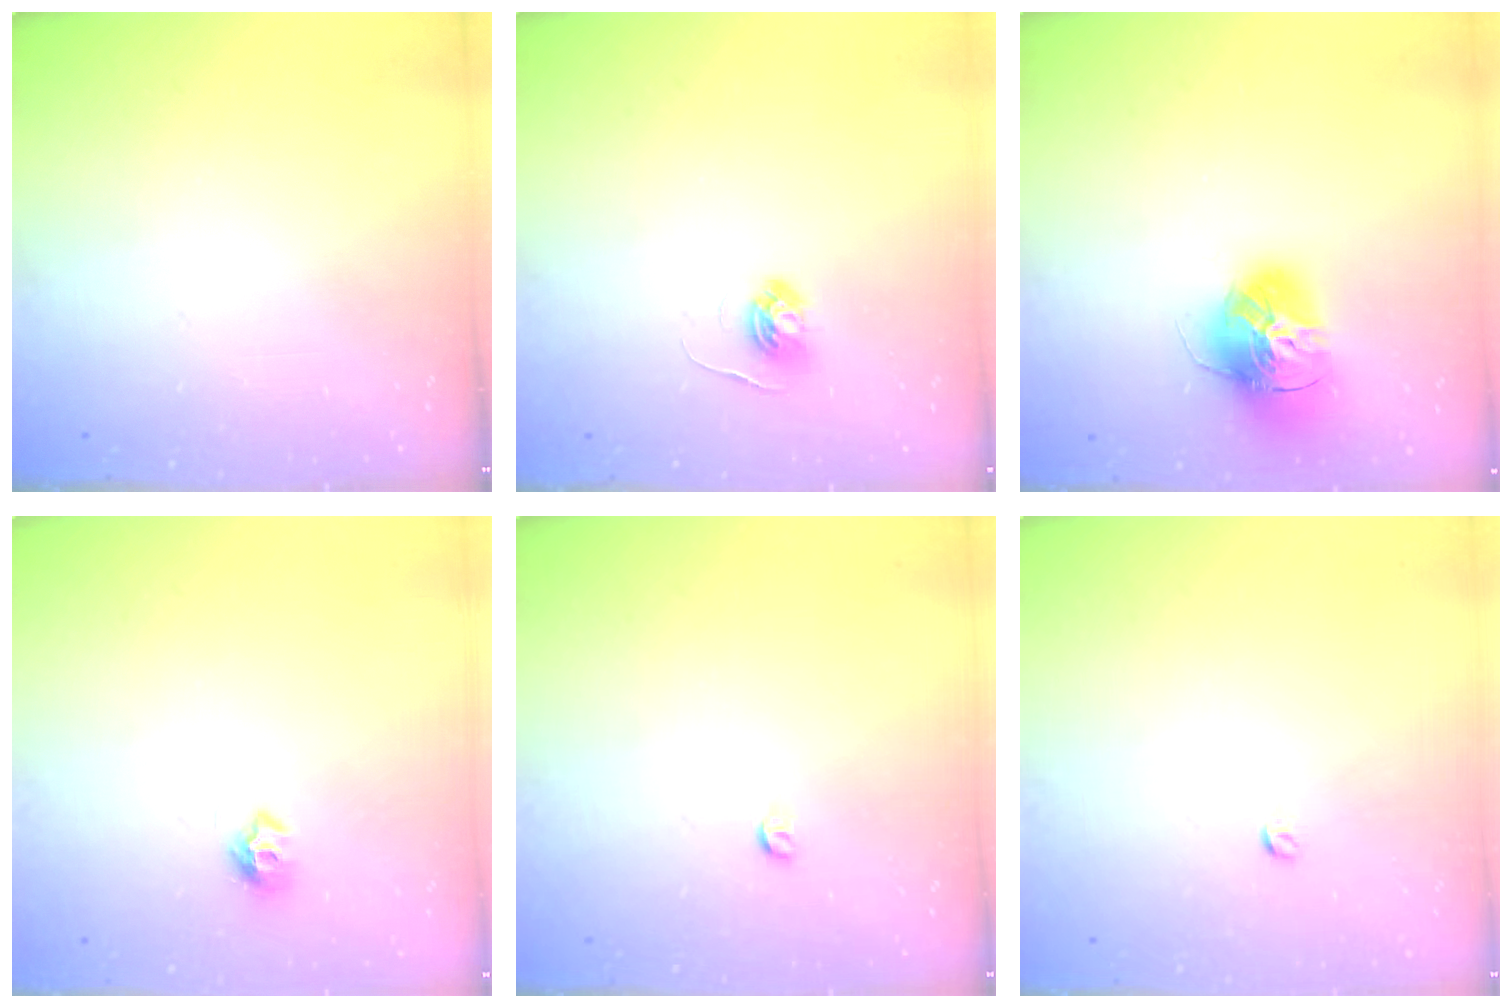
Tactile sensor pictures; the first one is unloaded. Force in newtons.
{"total": 4.0, "press": 4.0, "slide": 0.5}
{"total": 15.9, "press": 15.8, "slide": 1.4}
{"total": 7.2, "press": 7.2, "slide": 0.4}
{"total": 3.2, "press": 3.2, "slide": 0.4}
{"total": 3.0, "press": 2.9, "slide": 0.4}